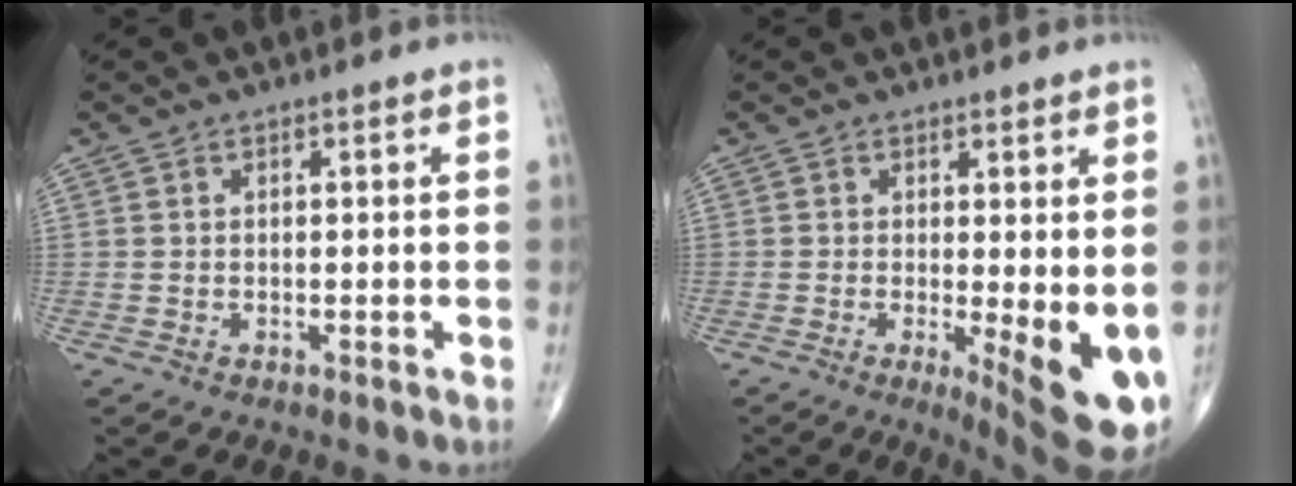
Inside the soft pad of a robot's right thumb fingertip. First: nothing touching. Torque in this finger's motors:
{"motor_torque": [0.13, 0.87, 0.28, 0.03, 0.27]}